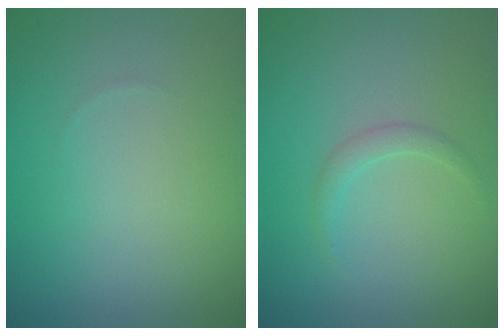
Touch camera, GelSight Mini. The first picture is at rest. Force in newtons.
{"total": 1.1, "press": 1.1, "slide": 0.1}